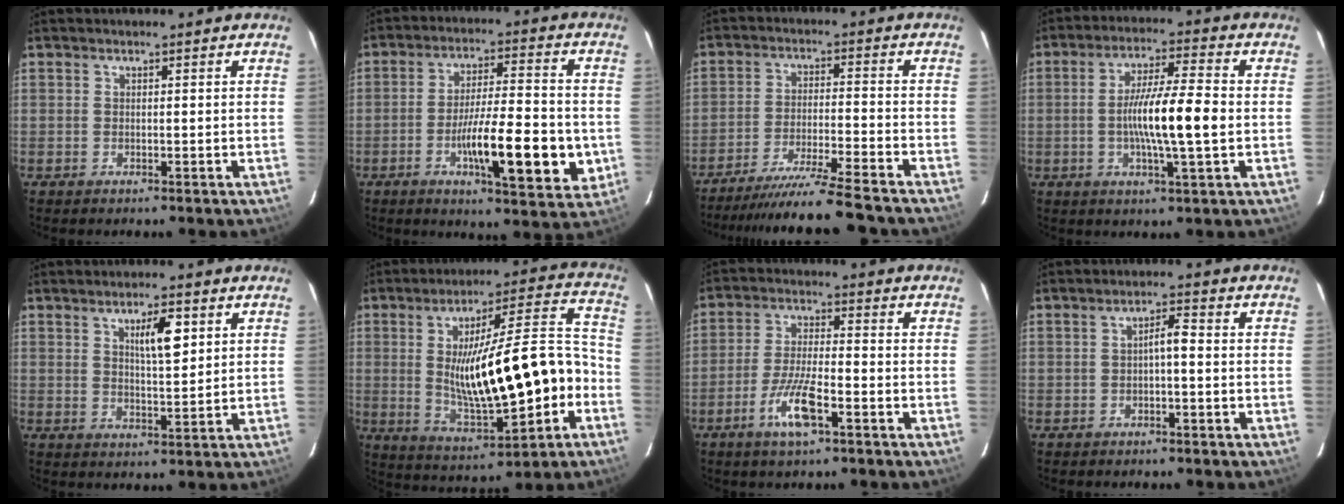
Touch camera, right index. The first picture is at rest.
{"total": 15.6, "force": [-4.2, 3.0, 14.7], "torque": [-0.227, 0.000, -0.064]}
{"total": 14.9, "force": [-13.2, -1.1, 6.8], "torque": [-0.104, -0.030, -0.213]}
{"total": 11.3, "force": [-1.2, 0.7, 11.2], "torque": [-0.200, 0.002, -0.027]}
{"total": 5.8, "force": [2.3, 1.3, 5.2], "torque": [-0.088, 0.003, 0.041]}
{"total": 21.2, "force": [-3.2, 4.3, 20.6], "torque": [-0.340, 0.016, -0.034]}
{"total": 8.0, "force": [-4.0, 1.4, 6.8], "torque": [-0.137, -0.006, -0.073]}
{"total": 2.9, "force": [-0.4, 0.6, 2.8], "torque": [-0.047, 0.012, -0.005]}